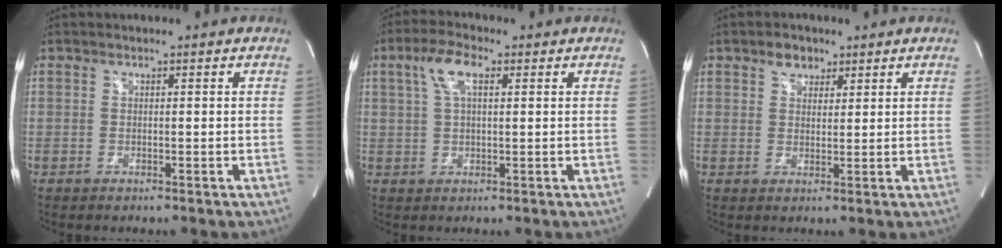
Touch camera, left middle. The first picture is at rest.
{"total": 5.5, "force": [2.2, 1.7, 4.7], "torque": [-0.102, 0.018, 0.043]}
{"total": 3.2, "force": [2.0, 2.1, 1.2], "torque": [-0.021, 0.009, 0.035]}